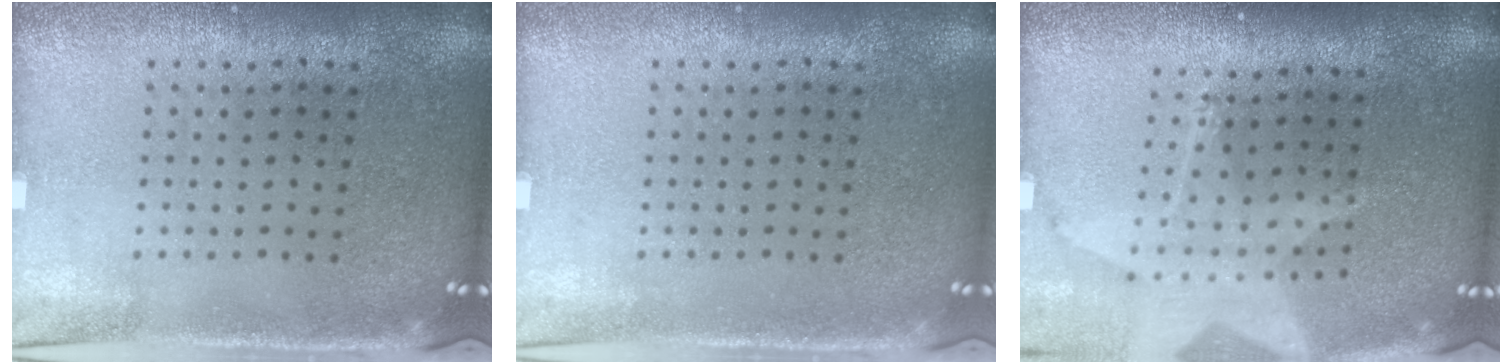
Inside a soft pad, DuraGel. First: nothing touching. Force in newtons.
{"total": 0.0}
{"total": 2.0, "press": 1.5, "slide": 1.2}